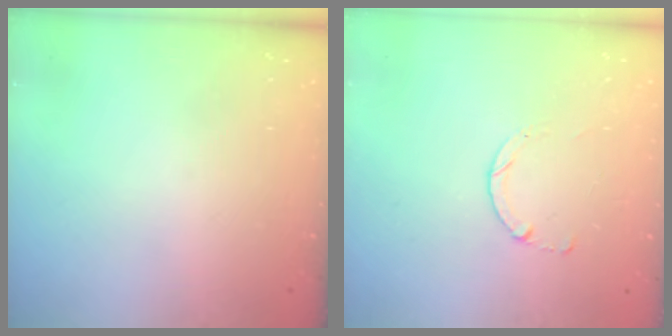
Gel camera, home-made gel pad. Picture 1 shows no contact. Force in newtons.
{"total": 0.0}